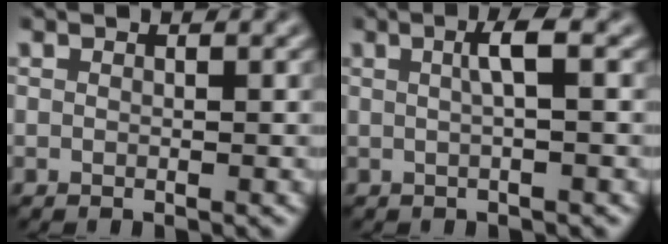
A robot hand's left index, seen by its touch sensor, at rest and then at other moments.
{"total": 2.4, "force": [0.4, 0.4, 2.4], "torque": [-0.040, 0.009, 0.005]}